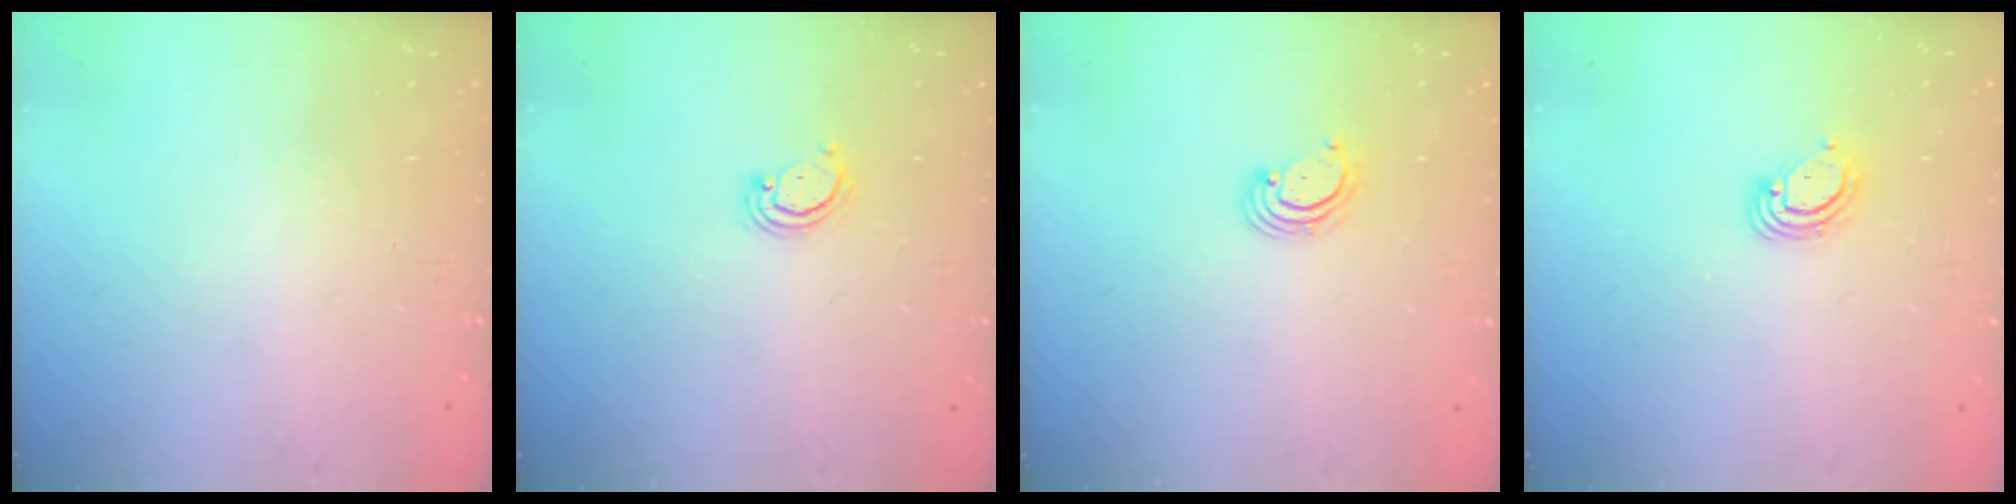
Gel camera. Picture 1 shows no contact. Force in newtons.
{"total": 2.5, "press": 2.4, "slide": 0.2}
{"total": 2.7, "press": 2.6, "slide": 0.6}
{"total": 3.6, "press": 3.6, "slide": 0.3}